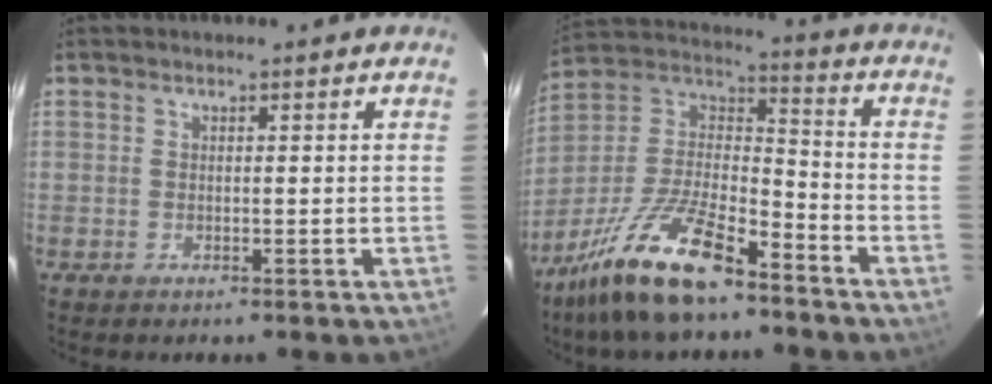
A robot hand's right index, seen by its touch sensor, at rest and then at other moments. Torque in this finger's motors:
{"motor_torque": [1.13, -1.01, 0.79, 0.21]}